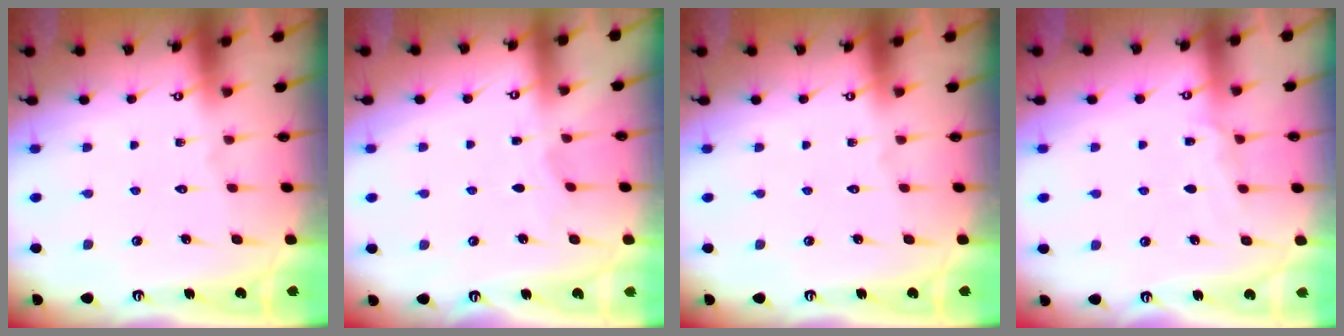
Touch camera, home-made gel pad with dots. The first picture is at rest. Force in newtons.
{"total": 2.8, "press": 2.8, "slide": 0.4}
{"total": 0.0}
{"total": 4.8, "press": 4.7, "slide": 0.4}